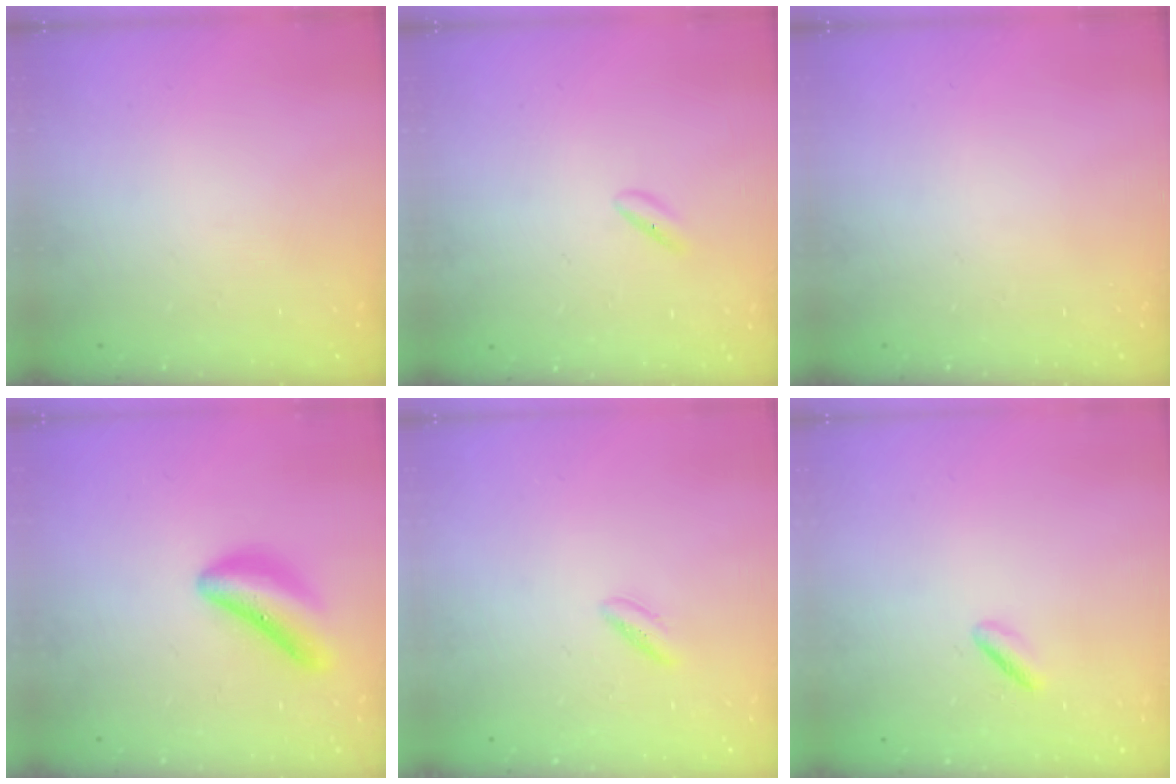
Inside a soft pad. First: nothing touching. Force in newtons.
{"total": 2.0, "press": 1.8, "slide": 0.7}
{"total": 0.0}
{"total": 11.4, "press": 11.4, "slide": 0.6}
{"total": 2.1, "press": 1.9, "slide": 0.9}
{"total": 1.1, "press": 0.9, "slide": 0.7}